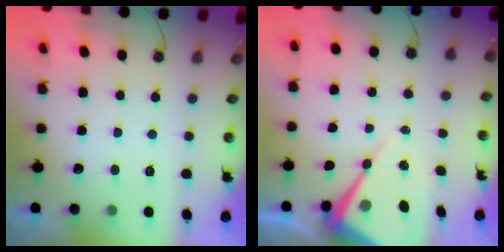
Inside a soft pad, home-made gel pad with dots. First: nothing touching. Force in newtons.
{"total": 9.6, "press": 9.6, "slide": 1.0}